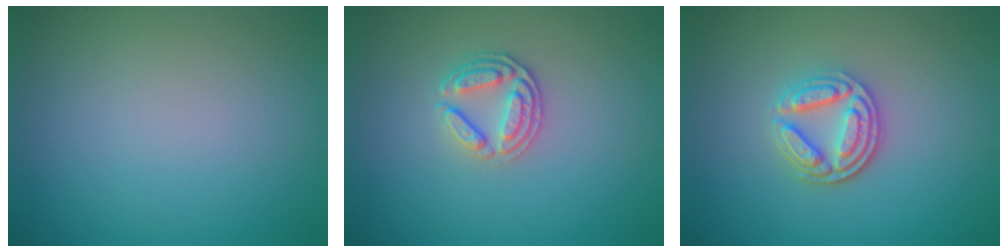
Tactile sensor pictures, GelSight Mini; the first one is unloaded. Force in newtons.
{"total": 2.6, "press": 2.5, "slide": 0.8}
{"total": 3.6, "press": 3.2, "slide": 1.8}